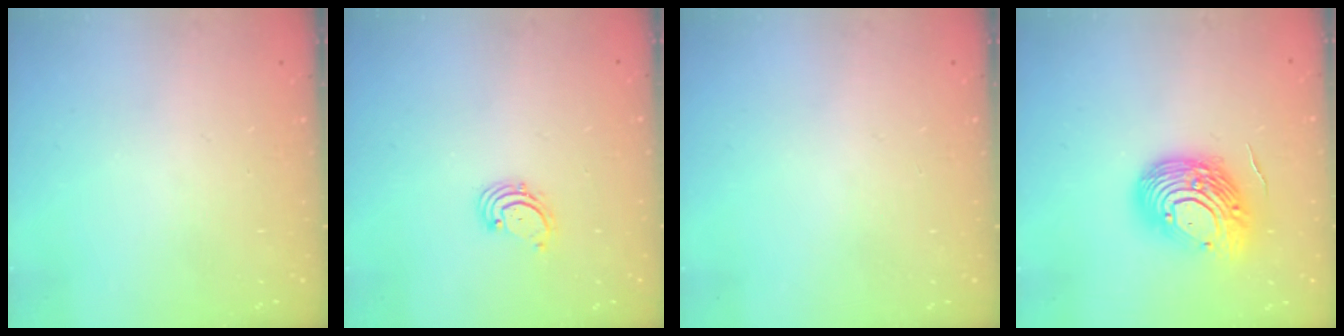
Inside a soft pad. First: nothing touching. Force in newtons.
{"total": 1.6, "press": 1.6, "slide": 0.2}
{"total": 0.0}
{"total": 14.5, "press": 14.4, "slide": 1.9}